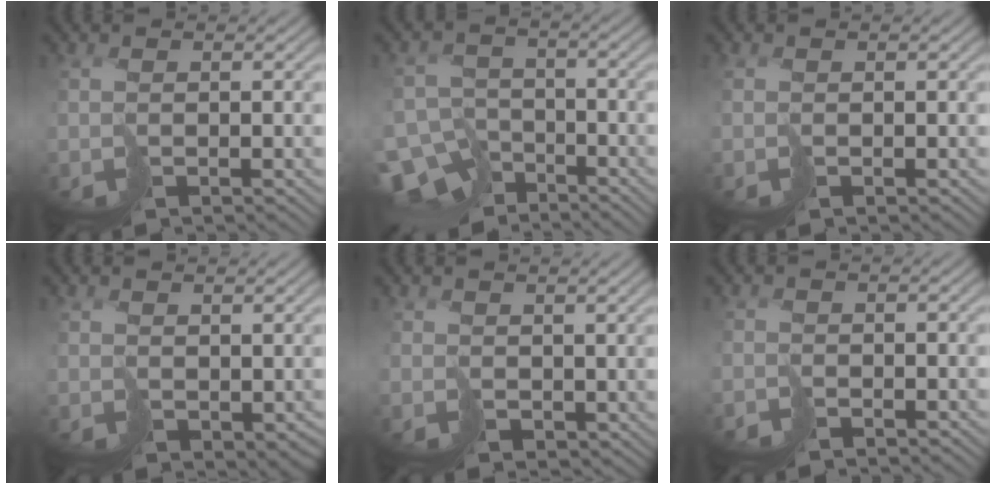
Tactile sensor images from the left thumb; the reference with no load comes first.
{"total": 10.0, "force": [-8.0, 5.5, 2.4], "torque": [-0.055, -0.023, -0.133]}
{"total": 0.5, "force": [-0.2, 0.5, 0.1], "torque": [-0.001, -0.003, -0.007]}
{"total": 2.7, "force": [0.9, 1.9, 1.7], "torque": [-0.037, -0.011, 0.026]}
{"total": 1.8, "force": [1.3, 1.2, 0.2], "torque": [-0.008, -0.007, 0.030]}
{"total": 1.6, "force": [-1.3, -0.1, -0.9], "torque": [0.032, -0.003, -0.030]}